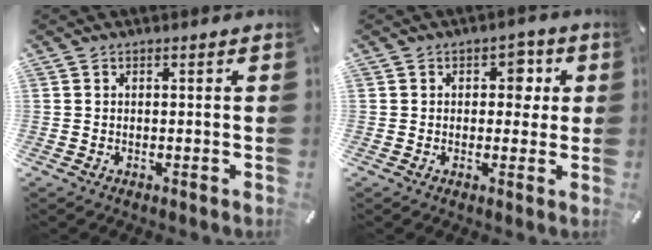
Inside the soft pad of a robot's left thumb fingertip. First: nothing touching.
{"total": 5.0, "force": [1.0, 3.7, 3.2], "torque": [-0.022, -0.008, 0.004]}